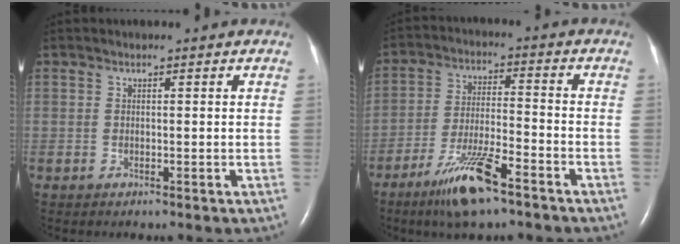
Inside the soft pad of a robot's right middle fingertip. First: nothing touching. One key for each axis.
{"total": 10.3, "fx": -6.8, "fy": 1.4, "fz": 7.6, "tx": -0.151, "ty": -0.020, "tz": -0.123}